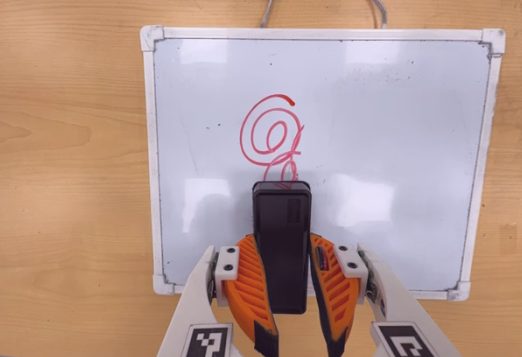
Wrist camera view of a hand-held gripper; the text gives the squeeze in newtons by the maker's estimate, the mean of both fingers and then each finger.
{"total": 10.7, "left": 6.9, "right": 14.5}